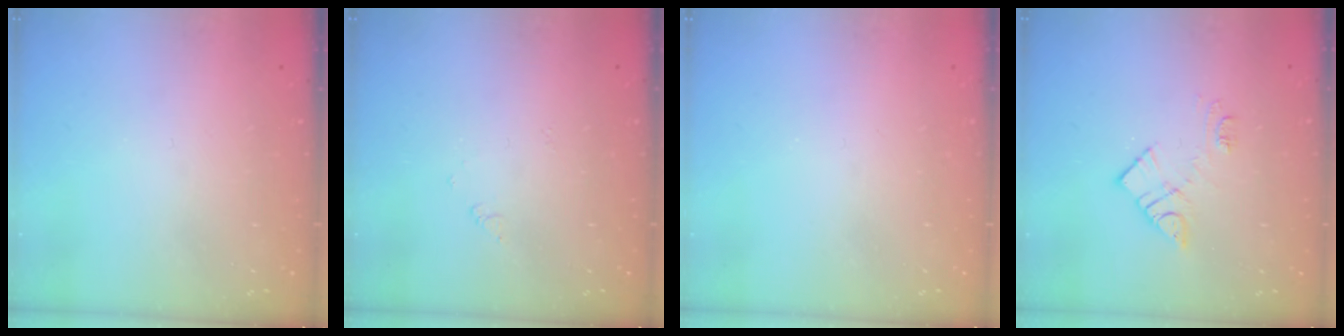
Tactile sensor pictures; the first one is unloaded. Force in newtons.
{"total": 3.0, "press": 3.0, "slide": 0.4}
{"total": 2.2, "press": 2.1, "slide": 0.4}
{"total": 10.1, "press": 10.1, "slide": 0.6}